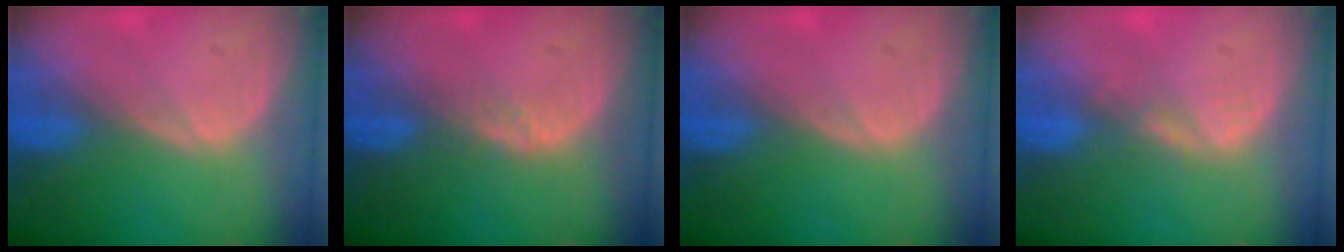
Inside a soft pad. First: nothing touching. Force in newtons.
{"total": 1.7, "press": 1.7, "slide": 0.1}
{"total": 0.0}
{"total": 1.6, "press": 1.6, "slide": 0.2}